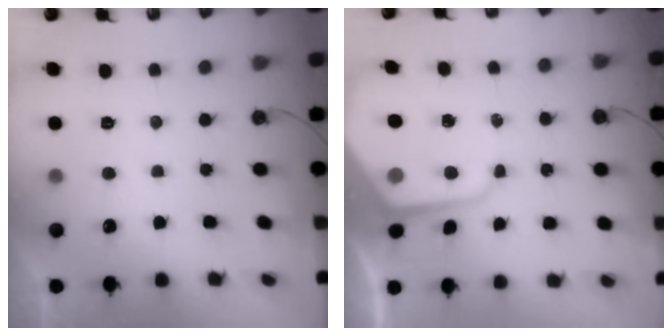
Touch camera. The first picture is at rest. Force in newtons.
{"total": 9.6, "press": 9.5, "slide": 0.7}